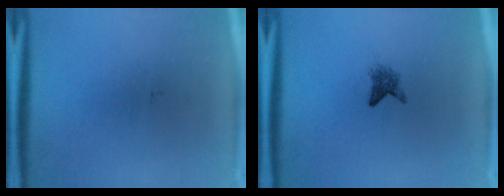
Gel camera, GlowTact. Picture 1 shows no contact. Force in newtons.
{"total": 2.1}